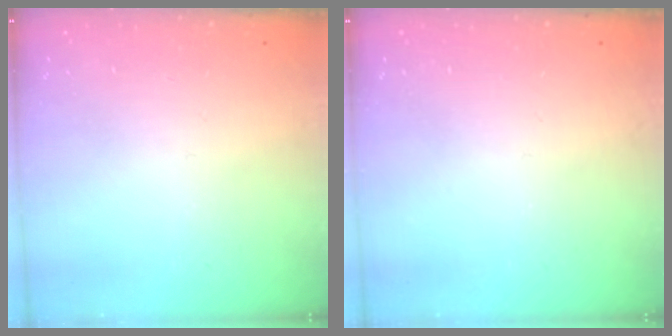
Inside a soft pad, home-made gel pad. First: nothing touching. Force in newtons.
{"total": 0.0}